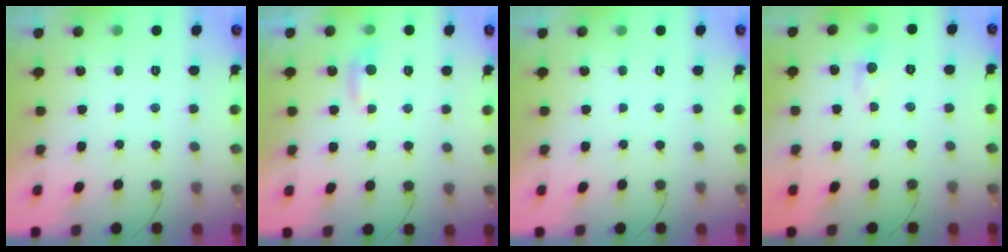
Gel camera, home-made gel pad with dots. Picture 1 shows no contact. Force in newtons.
{"total": 4.0, "press": 3.9, "slide": 0.5}
{"total": 0.0}
{"total": 3.7, "press": 3.7, "slide": 0.3}